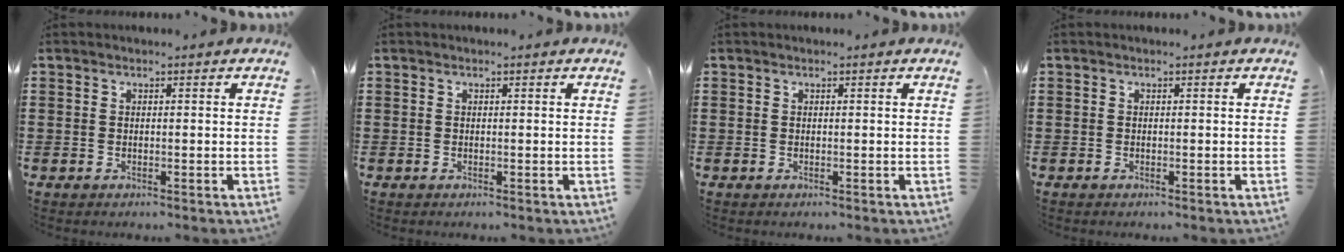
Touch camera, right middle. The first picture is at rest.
{"total": 0.0}
{"total": 0.0}
{"total": 0.0}